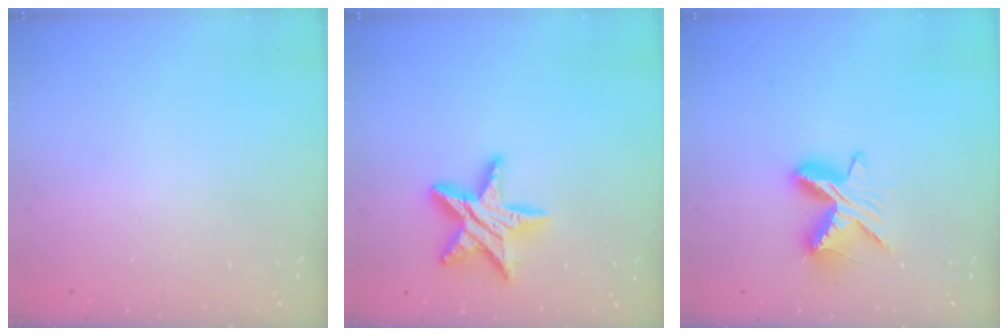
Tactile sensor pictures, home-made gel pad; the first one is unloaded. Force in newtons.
{"total": 14.0, "press": 14.0, "slide": 1.0}
{"total": 8.7, "press": 8.7, "slide": 0.2}